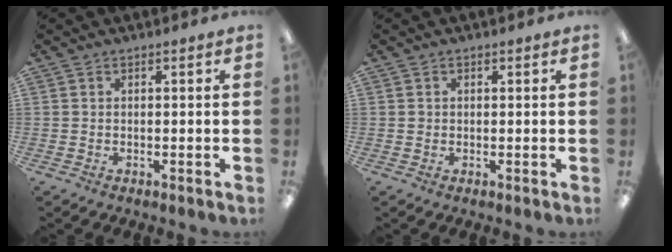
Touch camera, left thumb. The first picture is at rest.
{"total": 0.8, "force": [0.1, 0.7, 0.0], "torque": [0.001, 0.005, 0.001]}